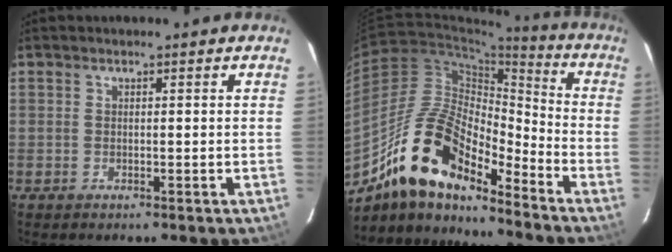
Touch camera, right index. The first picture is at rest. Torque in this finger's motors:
{"motor_torque": [1.00, -1.00, 1.05, 0.21]}